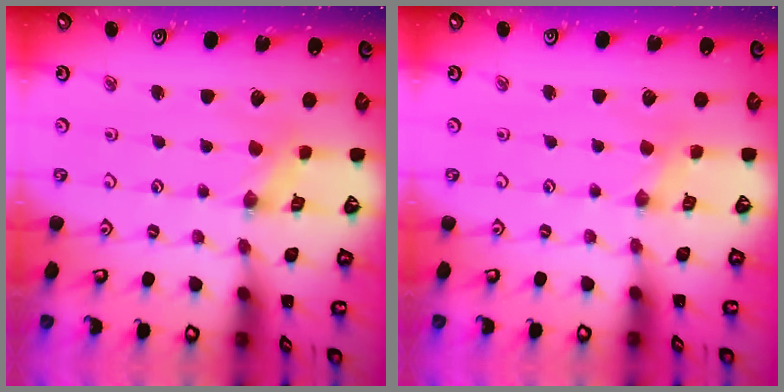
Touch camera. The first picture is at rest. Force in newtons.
{"total": 0.0}